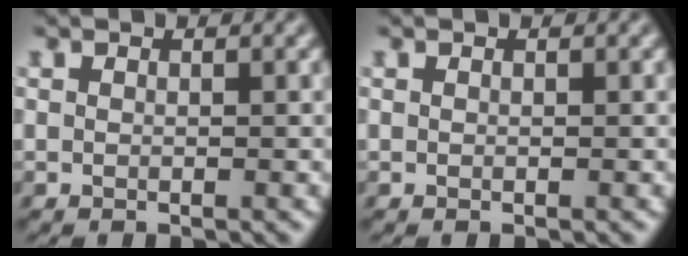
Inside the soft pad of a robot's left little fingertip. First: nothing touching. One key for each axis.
{"total": 0.0}